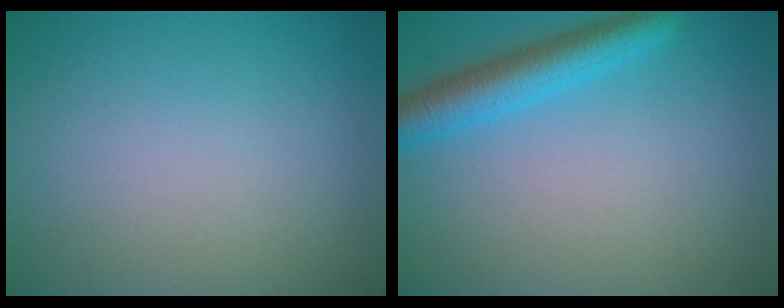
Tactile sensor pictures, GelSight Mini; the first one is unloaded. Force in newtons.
{"total": 4.3, "press": 4.3, "slide": 0.1}